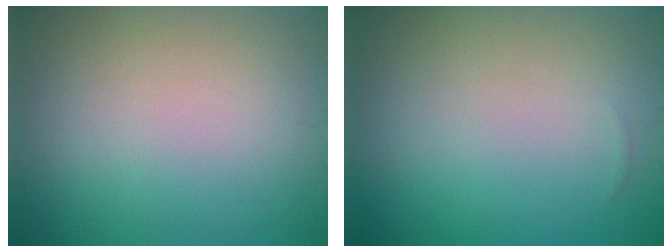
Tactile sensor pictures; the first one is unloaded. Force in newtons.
{"total": 0.0}